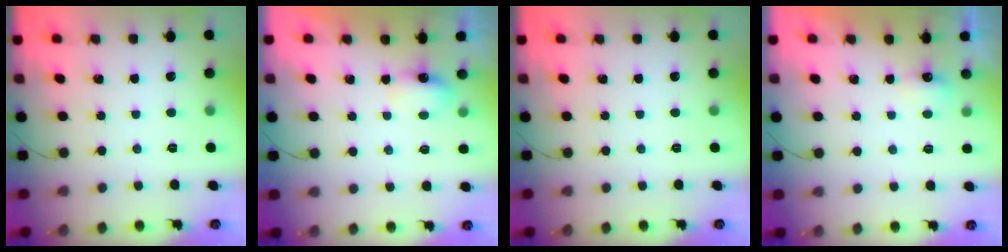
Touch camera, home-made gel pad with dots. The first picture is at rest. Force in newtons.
{"total": 4.7, "press": 4.6, "slide": 1.2}
{"total": 0.0}
{"total": 3.4, "press": 3.3, "slide": 0.8}